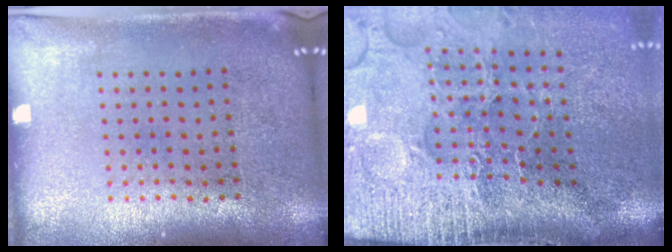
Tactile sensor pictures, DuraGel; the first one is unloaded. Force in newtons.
{"total": 5.0, "press": 4.0, "slide": 2.9}